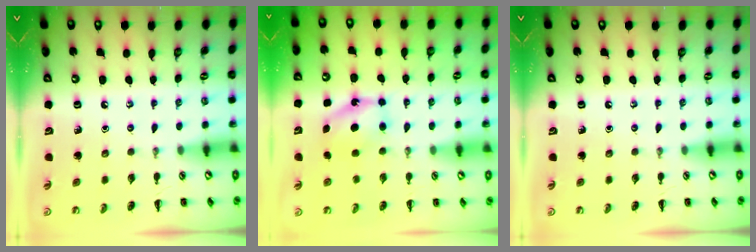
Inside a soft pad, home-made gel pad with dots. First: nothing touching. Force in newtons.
{"total": 6.0, "press": 5.7, "slide": 1.7}
{"total": 0.0}